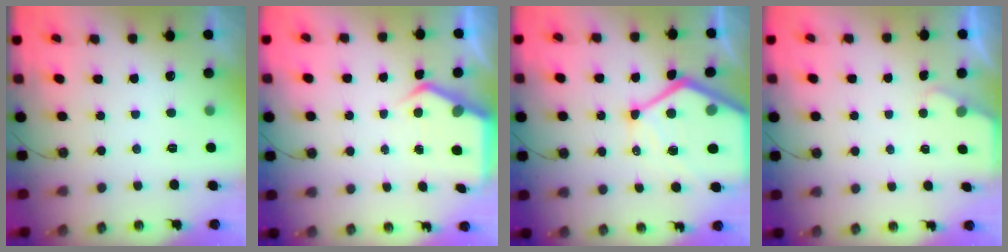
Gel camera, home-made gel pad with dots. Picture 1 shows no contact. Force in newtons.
{"total": 4.7, "press": 4.6, "slide": 0.4}
{"total": 19.8, "press": 19.7, "slide": 2.1}
{"total": 1.5, "press": 1.5, "slide": 0.3}